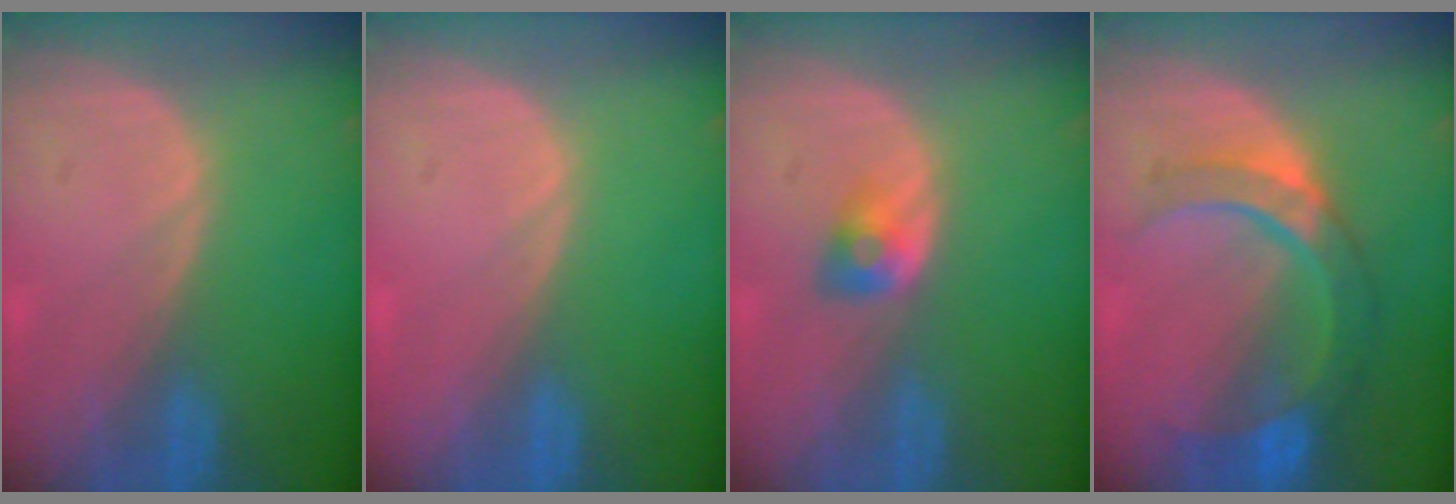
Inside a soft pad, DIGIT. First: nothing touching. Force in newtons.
{"total": 0.0}
{"total": 2.7, "press": 2.4, "slide": 1.2}
{"total": 8.5, "press": 8.1, "slide": 2.7}